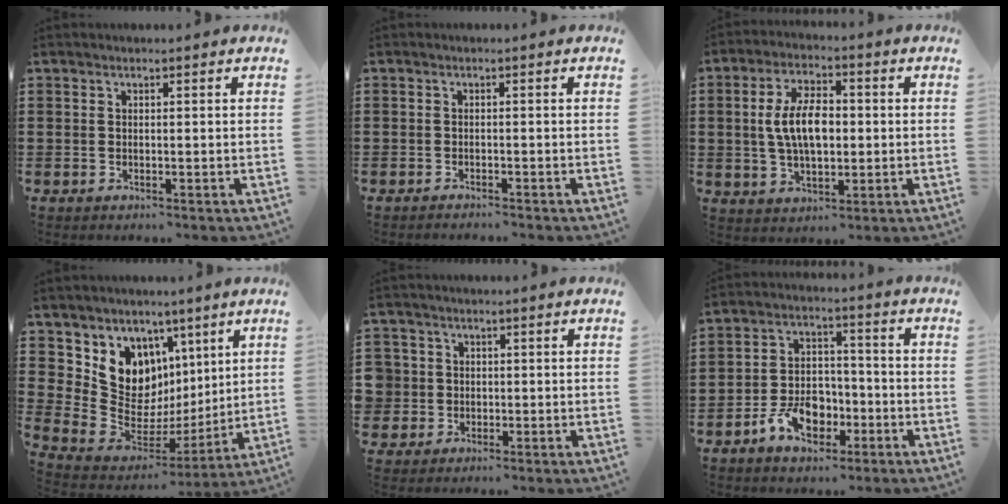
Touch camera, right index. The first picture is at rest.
{"total": 1.1, "force": [-1.1, -0.1, 0.0], "torque": [-0.002, 0.000, -0.022]}
{"total": 8.4, "force": [0.2, 4.2, 7.2], "torque": [-0.150, 0.005, -0.005]}
{"total": 10.7, "force": [5.0, 9.1, 2.8], "torque": [-0.084, -0.054, 0.103]}
{"total": 3.2, "force": [-0.2, 3.2, 0.2], "torque": [-0.029, 0.006, -0.008]}
{"total": 7.6, "force": [-3.4, 5.3, 4.2], "torque": [-0.082, 0.012, -0.064]}